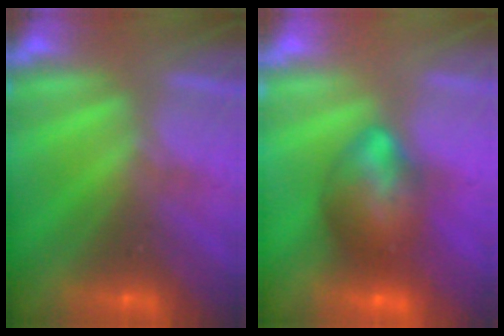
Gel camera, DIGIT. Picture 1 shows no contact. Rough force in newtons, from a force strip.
{"total": 9.5}